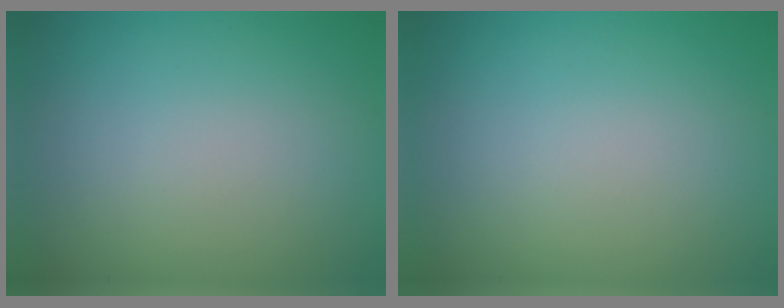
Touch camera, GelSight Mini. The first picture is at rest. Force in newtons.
{"total": 0.0}